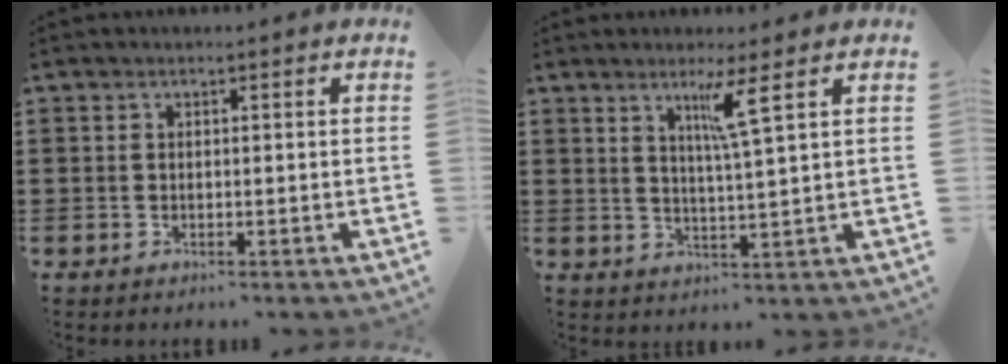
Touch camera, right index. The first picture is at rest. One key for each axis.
{"total": 4.6, "fx": 2.5, "fy": -0.6, "fz": 3.8, "tx": -0.068, "ty": -0.011, "tz": 0.036}